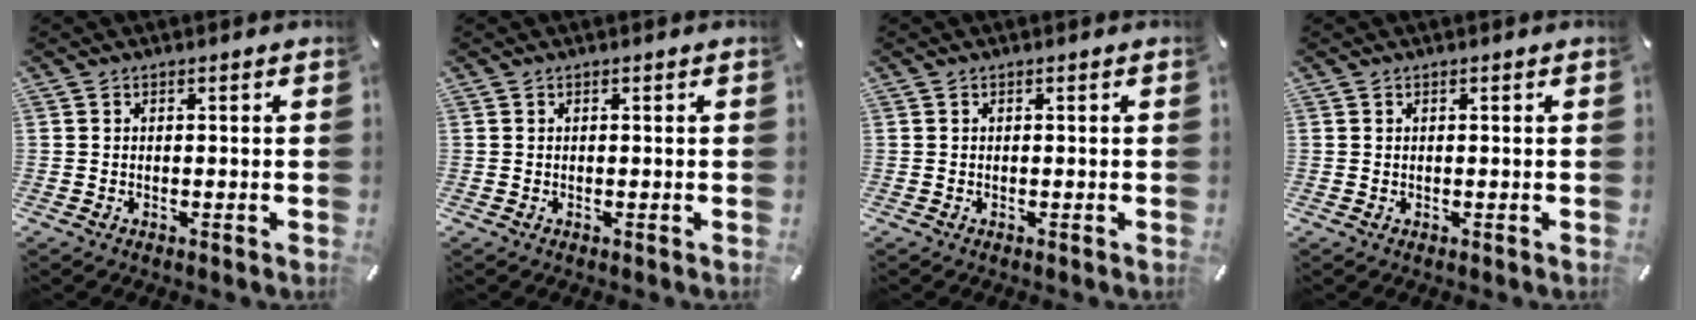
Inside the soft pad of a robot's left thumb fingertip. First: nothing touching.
{"total": 0.0}
{"total": 0.0}
{"total": 0.0}